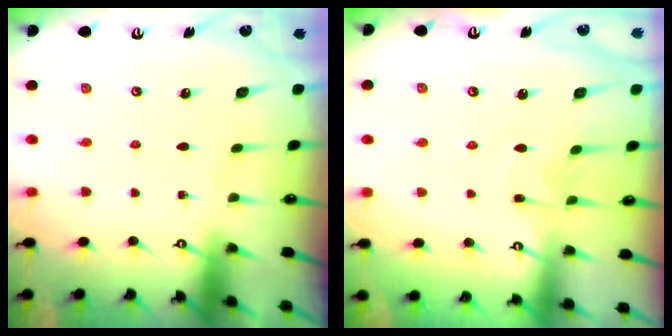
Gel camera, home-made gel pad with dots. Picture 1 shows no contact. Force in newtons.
{"total": 2.9, "press": 2.9, "slide": 0.4}